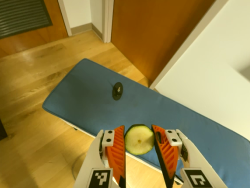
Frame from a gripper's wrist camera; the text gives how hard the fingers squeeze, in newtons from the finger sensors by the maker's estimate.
{"total": 10.9, "left": 11.6, "right": 10.2}